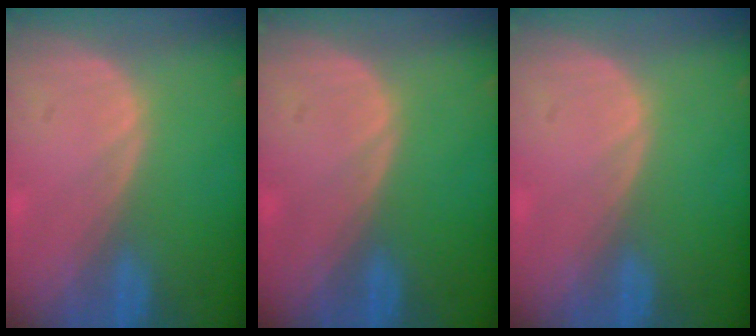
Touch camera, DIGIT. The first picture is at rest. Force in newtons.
{"total": 0.0}
{"total": 0.0}